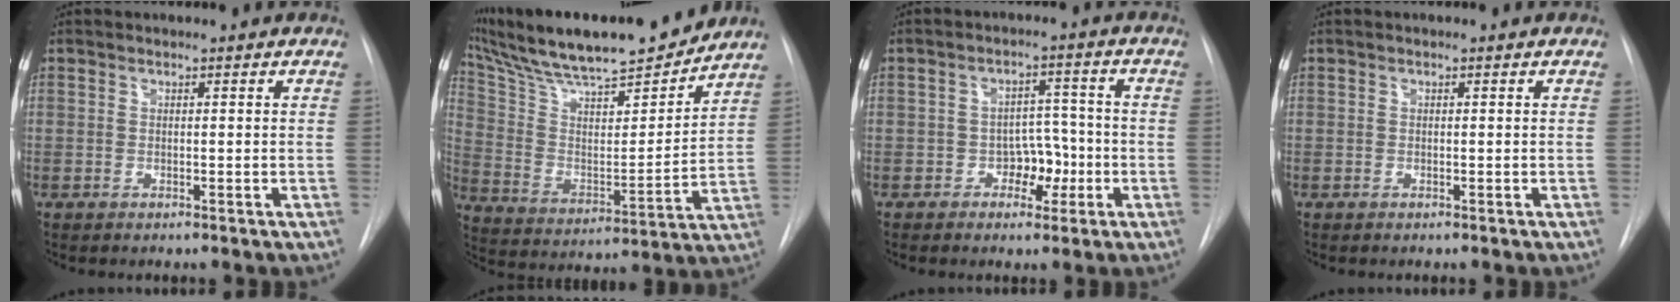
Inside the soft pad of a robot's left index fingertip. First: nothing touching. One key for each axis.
{"total": 23.4, "fx": 20.5, "fy": 3.6, "fz": 10.8, "tx": -0.189, "ty": 0.004, "tz": 0.325}
{"total": 4.7, "fx": -1.9, "fy": 3.2, "fz": 3.0, "tx": -0.033, "ty": 0.013, "tz": -0.027}
{"total": 0.0}